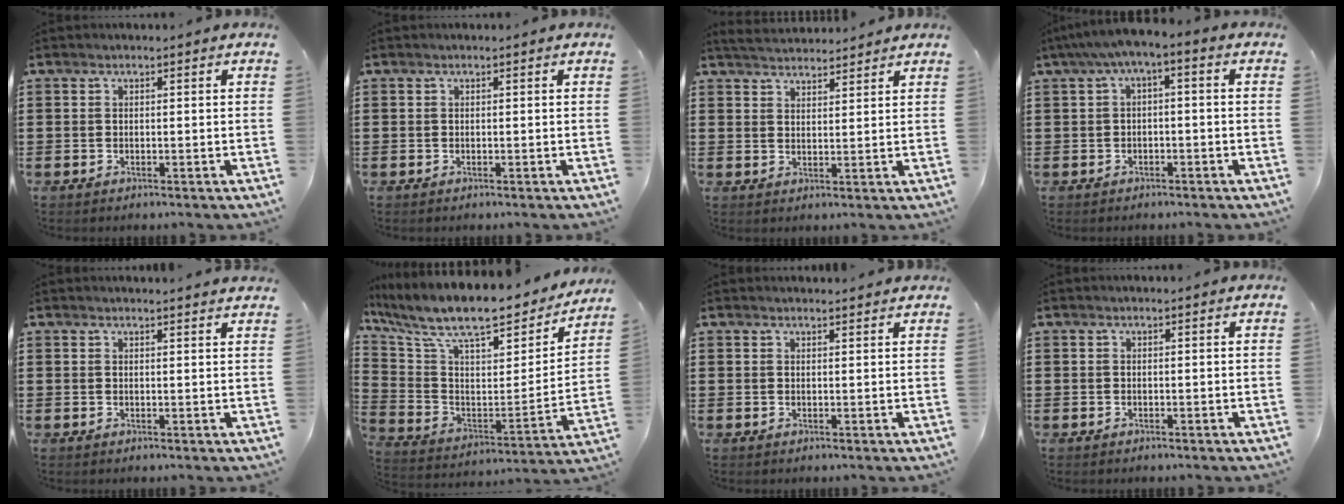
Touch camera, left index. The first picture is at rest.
{"total": 0.0}
{"total": 3.6, "force": [3.6, 0.3, 0.4], "torque": [-0.020, -0.010, 0.066]}
{"total": 3.5, "force": [-2.3, 0.6, 2.6], "torque": [-0.053, 0.000, -0.053]}
{"total": 1.4, "force": [1.4, -0.2, 0.3], "torque": [-0.008, -0.002, 0.028]}
{"total": 11.0, "force": [8.8, 2.7, 6.0], "torque": [-0.140, -0.066, 0.146]}
{"total": 1.2, "force": [1.2, 0.0, 0.2], "torque": [-0.007, -0.001, 0.024]}
{"total": 0.0}